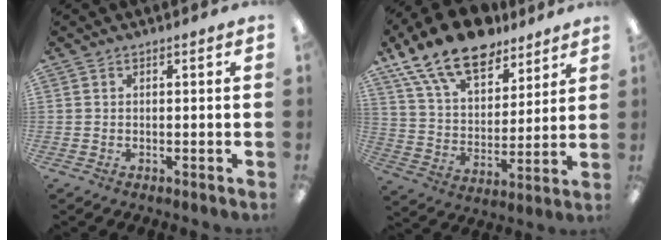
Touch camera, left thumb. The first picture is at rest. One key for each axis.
{"total": 17.6, "fx": 12.9, "fy": 8.4, "fz": 8.5, "tx": -0.158, "ty": -0.073, "tz": 0.233}